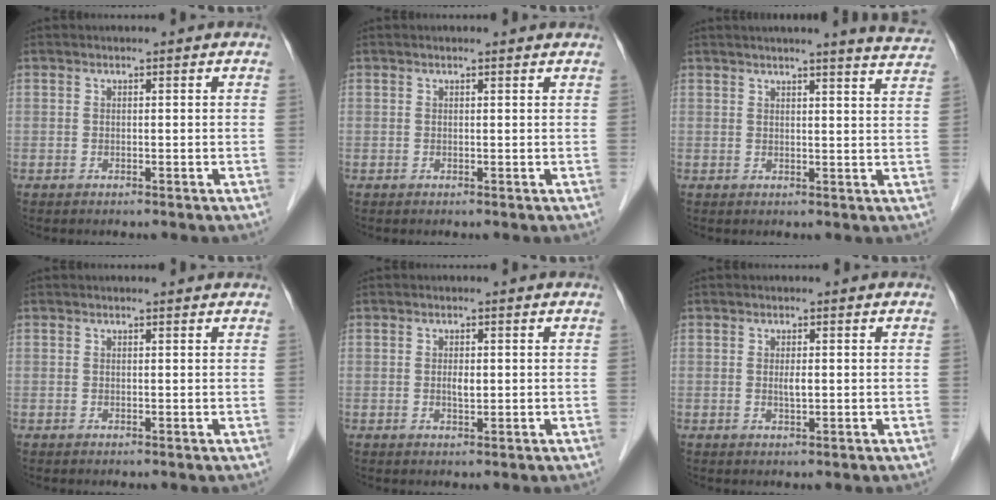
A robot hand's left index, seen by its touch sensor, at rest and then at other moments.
{"total": 1.7, "force": [1.6, 0.2, 0.4], "torque": [-0.014, 0.009, 0.014]}
{"total": 9.5, "force": [8.8, -0.6, 3.5], "torque": [-0.041, -0.022, 0.084]}
{"total": 1.2, "force": [1.2, 0.2, 0.2], "torque": [-0.015, 0.006, 0.010]}
{"total": 1.5, "force": [0.1, 0.6, 1.4], "torque": [-0.026, -0.001, 0.003]}
{"total": 1.3, "force": [0.1, 0.2, 1.3], "torque": [-0.026, -0.001, 0.002]}